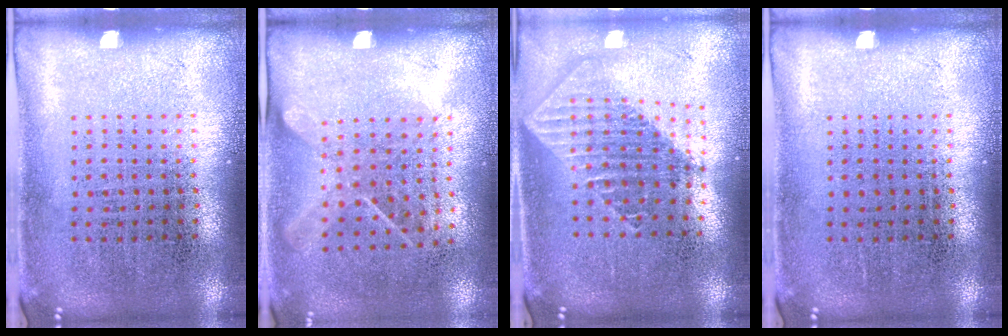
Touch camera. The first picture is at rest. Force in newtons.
{"total": 1.2, "press": 0.9, "slide": 0.8}
{"total": 1.8, "press": 1.5, "slide": 1.0}
{"total": 0.0}